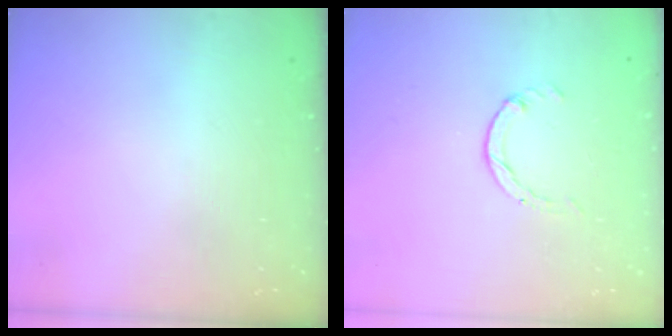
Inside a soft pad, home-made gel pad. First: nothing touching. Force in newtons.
{"total": 0.0}